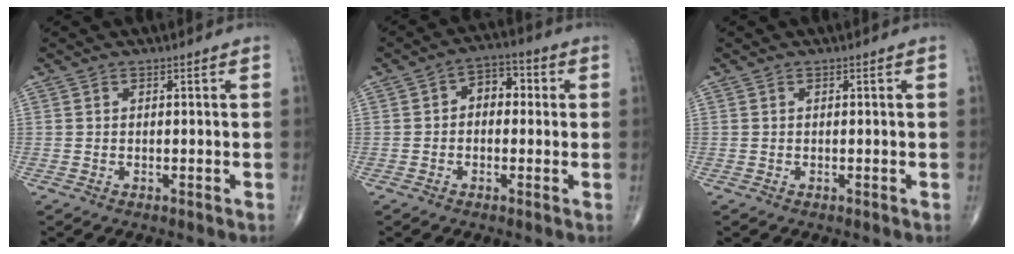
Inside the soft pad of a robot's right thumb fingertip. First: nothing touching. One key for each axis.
{"total": 6.0, "fx": 0.6, "fy": 4.1, "fz": 4.3, "tx": -0.034, "ty": 0.023, "tz": -0.002}
{"total": 0.0}